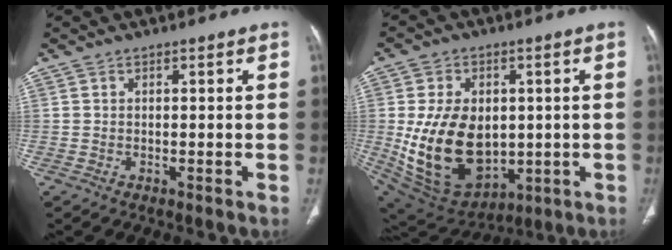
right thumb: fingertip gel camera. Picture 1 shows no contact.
{"total": 20.3, "force": [-0.4, 14.1, 14.6], "torque": [-0.232, -0.013, 0.027]}